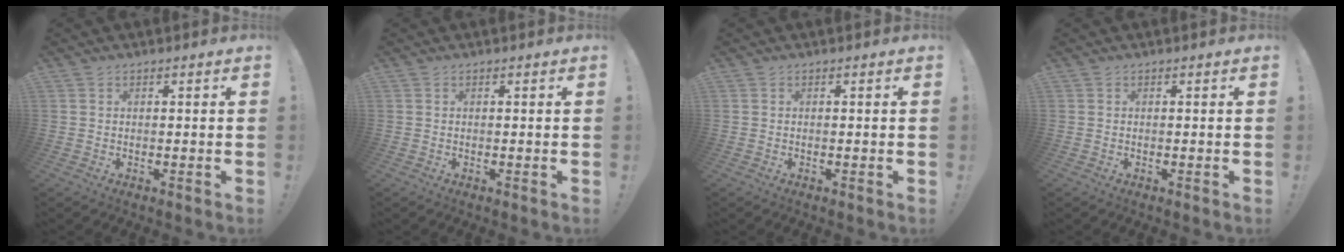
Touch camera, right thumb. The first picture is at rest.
{"total": 0.0}
{"total": 0.0}
{"total": 0.0}